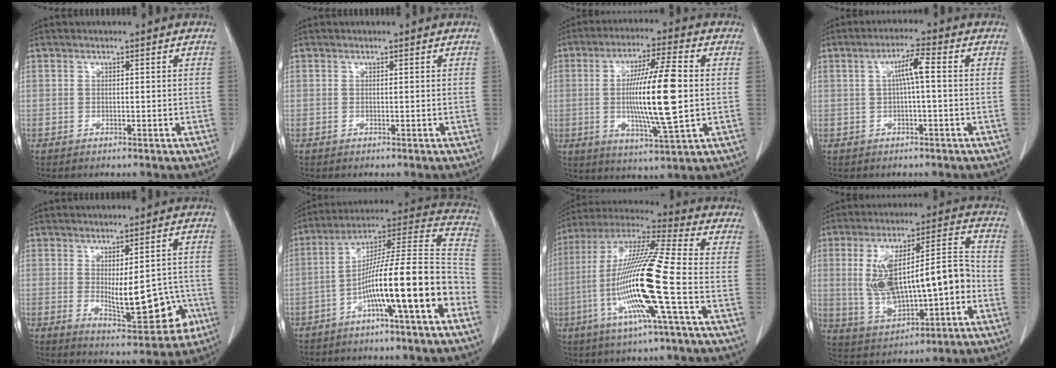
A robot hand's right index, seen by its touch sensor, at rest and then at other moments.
{"total": 0.0}
{"total": 13.8, "force": [0.0, 1.5, 13.7], "torque": [-0.246, 0.002, -0.002]}
{"total": 4.2, "force": [0.4, 0.2, 4.2], "torque": [-0.076, 0.012, 0.008]}
{"total": 10.9, "force": [-2.1, 3.8, 10.0], "torque": [-0.127, -0.001, -0.014]}
{"total": 17.9, "force": [-7.0, 0.2, 16.4], "torque": [-0.250, 0.021, -0.120]}
{"total": 18.3, "force": [-4.6, -0.3, 17.7], "torque": [-0.358, -0.011, -0.100]}
{"total": 17.2, "force": [-1.5, 5.4, 16.3], "torque": [-0.299, 0.031, -0.007]}